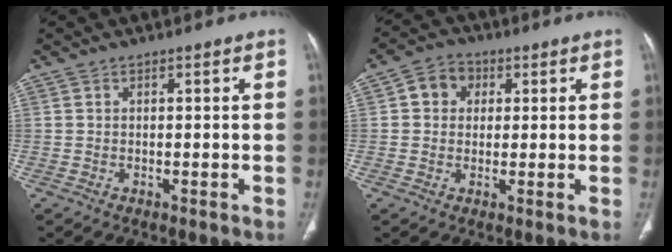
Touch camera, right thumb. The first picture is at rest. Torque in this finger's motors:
{"motor_torque": [0.00, 0.00, 0.03, -0.03, 0.01]}